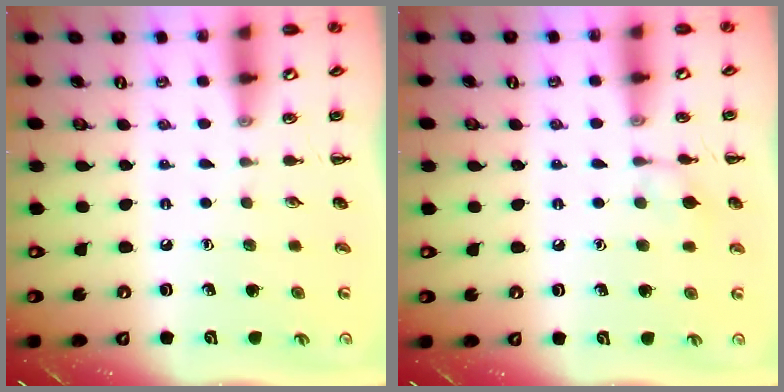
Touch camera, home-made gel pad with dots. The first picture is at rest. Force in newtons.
{"total": 6.3, "press": 5.9, "slide": 2.2}